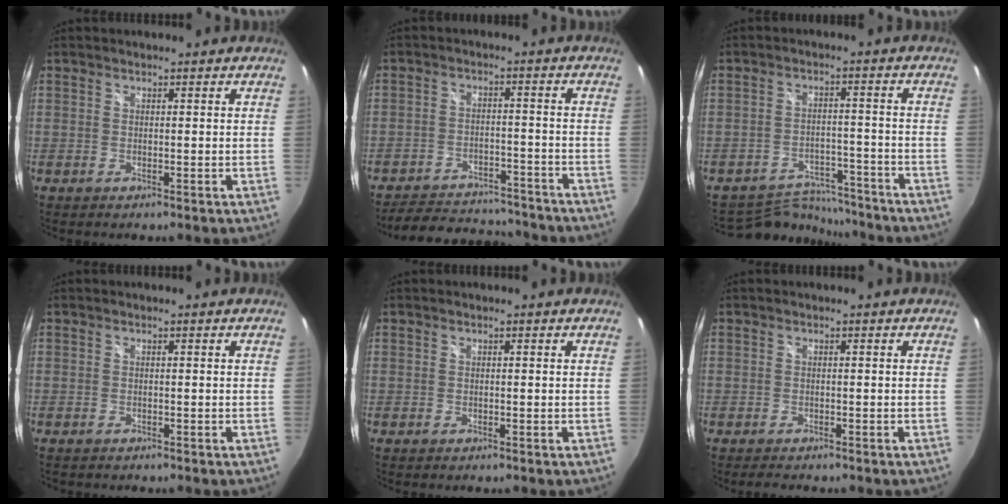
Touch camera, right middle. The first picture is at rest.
{"total": 15.1, "force": [-13.2, 5.3, 5.1], "torque": [-0.118, 0.021, -0.173]}
{"total": 9.7, "force": [-9.2, 2.7, 0.8], "torque": [-0.026, 0.015, -0.134]}
{"total": 0.8, "force": [-0.7, 0.3, 0.2], "torque": [-0.006, 0.000, -0.011]}
{"total": 0.0}
{"total": 1.8, "force": [-1.6, 0.5, 0.5], "torque": [-0.015, 0.000, -0.027]}